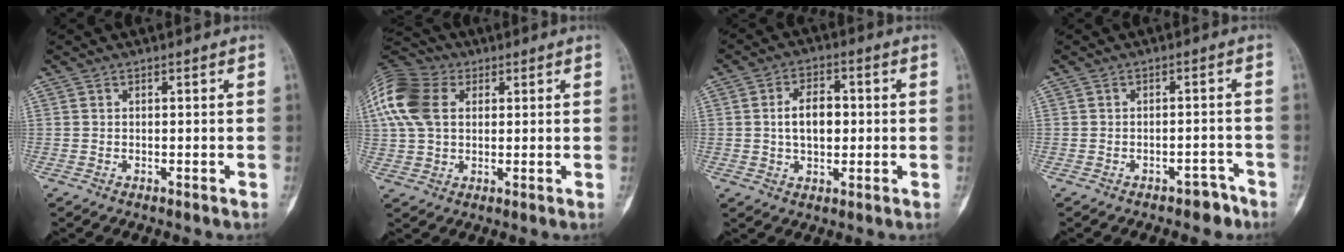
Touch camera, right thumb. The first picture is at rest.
{"total": 17.9, "force": [4.8, 12.6, 11.8], "torque": [-0.258, 0.022, 0.083]}
{"total": 7.5, "force": [0.3, 4.6, 5.9], "torque": [-0.085, 0.010, 0.004]}
{"total": 3.8, "force": [-2.9, 1.9, 1.5], "torque": [-0.007, 0.029, -0.034]}